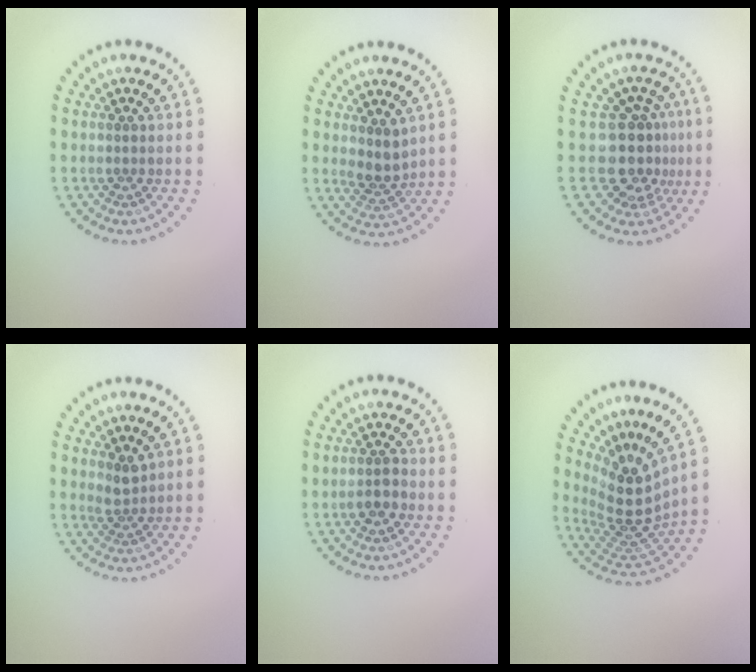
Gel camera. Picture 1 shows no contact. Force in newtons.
{"total": 2.4, "press": 1.9, "slide": 1.5}
{"total": 4.1, "press": 3.0, "slide": 2.8}
{"total": 1.8, "press": 1.3, "slide": 1.2}
{"total": 1.7, "press": 1.6, "slide": 0.6}
{"total": 4.8, "press": 3.6, "slide": 3.2}